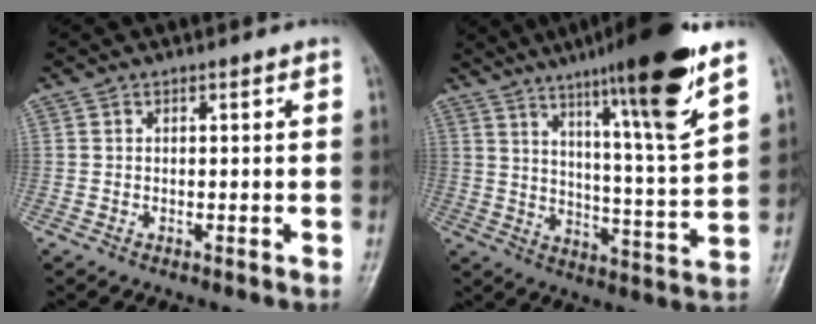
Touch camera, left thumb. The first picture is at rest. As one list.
[{"total": 19.7, "force": [12.1, 1.2, 15.5], "torque": [-0.221, -0.057, 0.186]}]